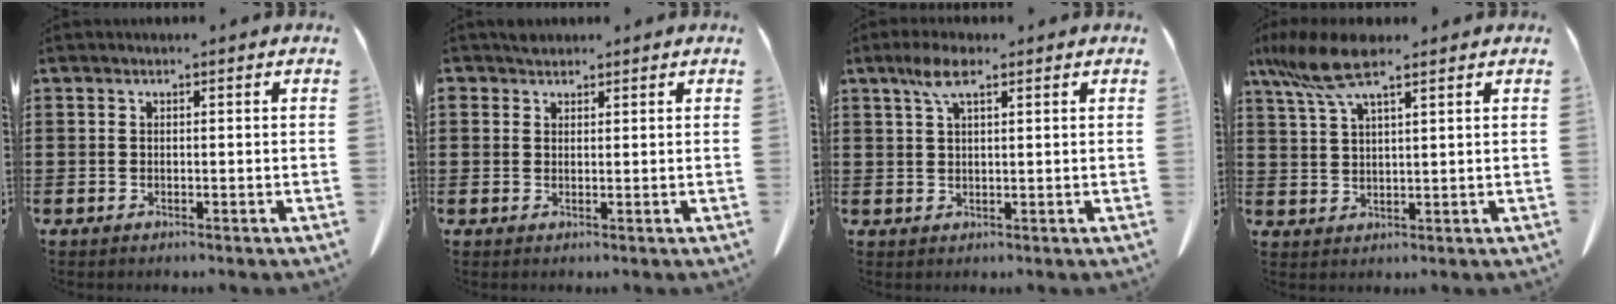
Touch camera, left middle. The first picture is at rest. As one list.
[{"total": 1.4, "force": [1.2, 0.7, 0.0], "torque": [-0.005, 0.001, 0.024]}, {"total": 5.0, "force": [2.6, 1.4, 4.0], "torque": [-0.086, 0.007, 0.044]}, {"total": 7.8, "force": [5.2, 1.7, 5.5], "torque": [-0.136, -0.011, 0.090]}]